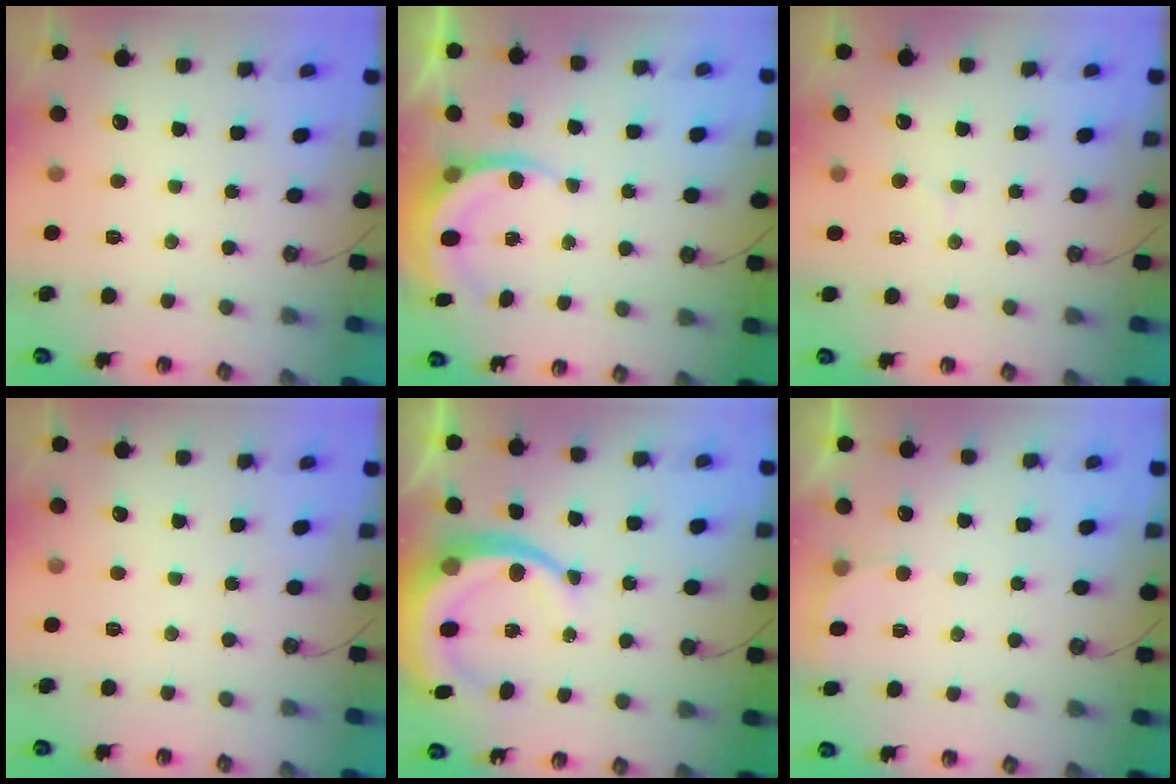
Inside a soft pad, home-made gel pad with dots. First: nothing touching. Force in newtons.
{"total": 5.7, "press": 5.5, "slide": 1.4}
{"total": 4.5, "press": 4.4, "slide": 1.0}
{"total": 0.0}
{"total": 12.6, "press": 12.3, "slide": 2.6}
{"total": 3.0, "press": 2.8, "slide": 1.0}